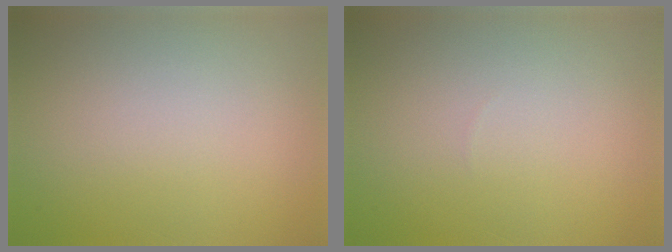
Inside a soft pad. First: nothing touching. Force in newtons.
{"total": 0.0}